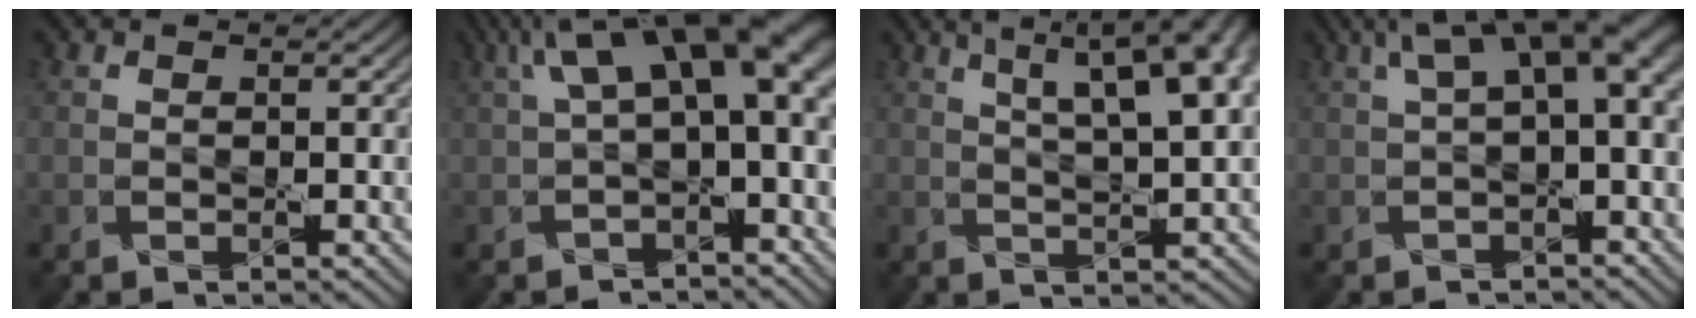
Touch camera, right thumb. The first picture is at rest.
{"total": 11.5, "force": [2.9, 4.5, 10.2], "torque": [-0.160, 0.013, 0.052]}
{"total": 13.9, "force": [6.4, 4.6, 11.5], "torque": [-0.156, 0.039, 0.077]}
{"total": 8.2, "force": [2.3, 2.8, 7.3], "torque": [-0.116, 0.023, 0.037]}